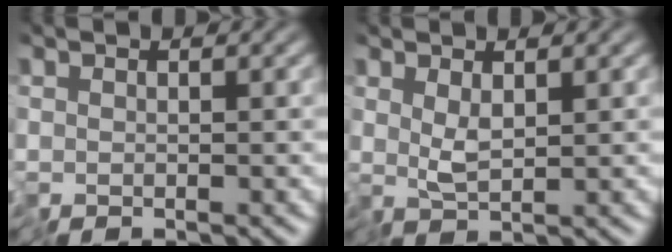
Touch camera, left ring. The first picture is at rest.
{"total": 1.5, "force": [0.6, 0.0, 1.4], "torque": [-0.031, -0.002, 0.014]}